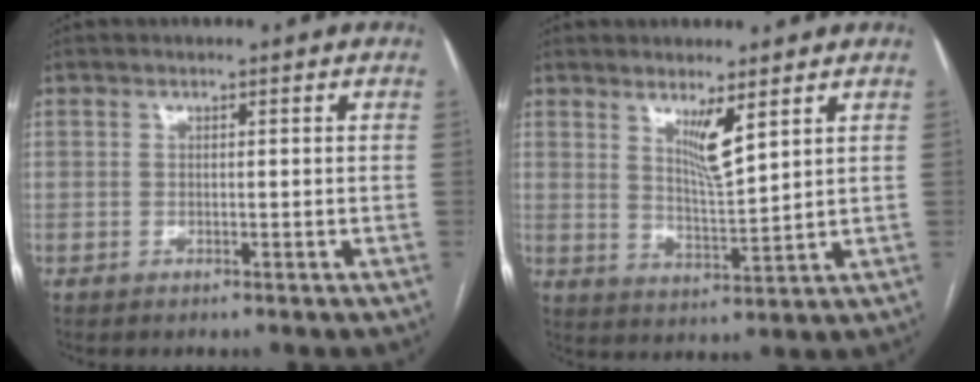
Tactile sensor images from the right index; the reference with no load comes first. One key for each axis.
{"total": 5.3, "fx": 3.1, "fy": 0.4, "fz": 4.3, "tx": -0.079, "ty": -0.017, "tz": 0.060}